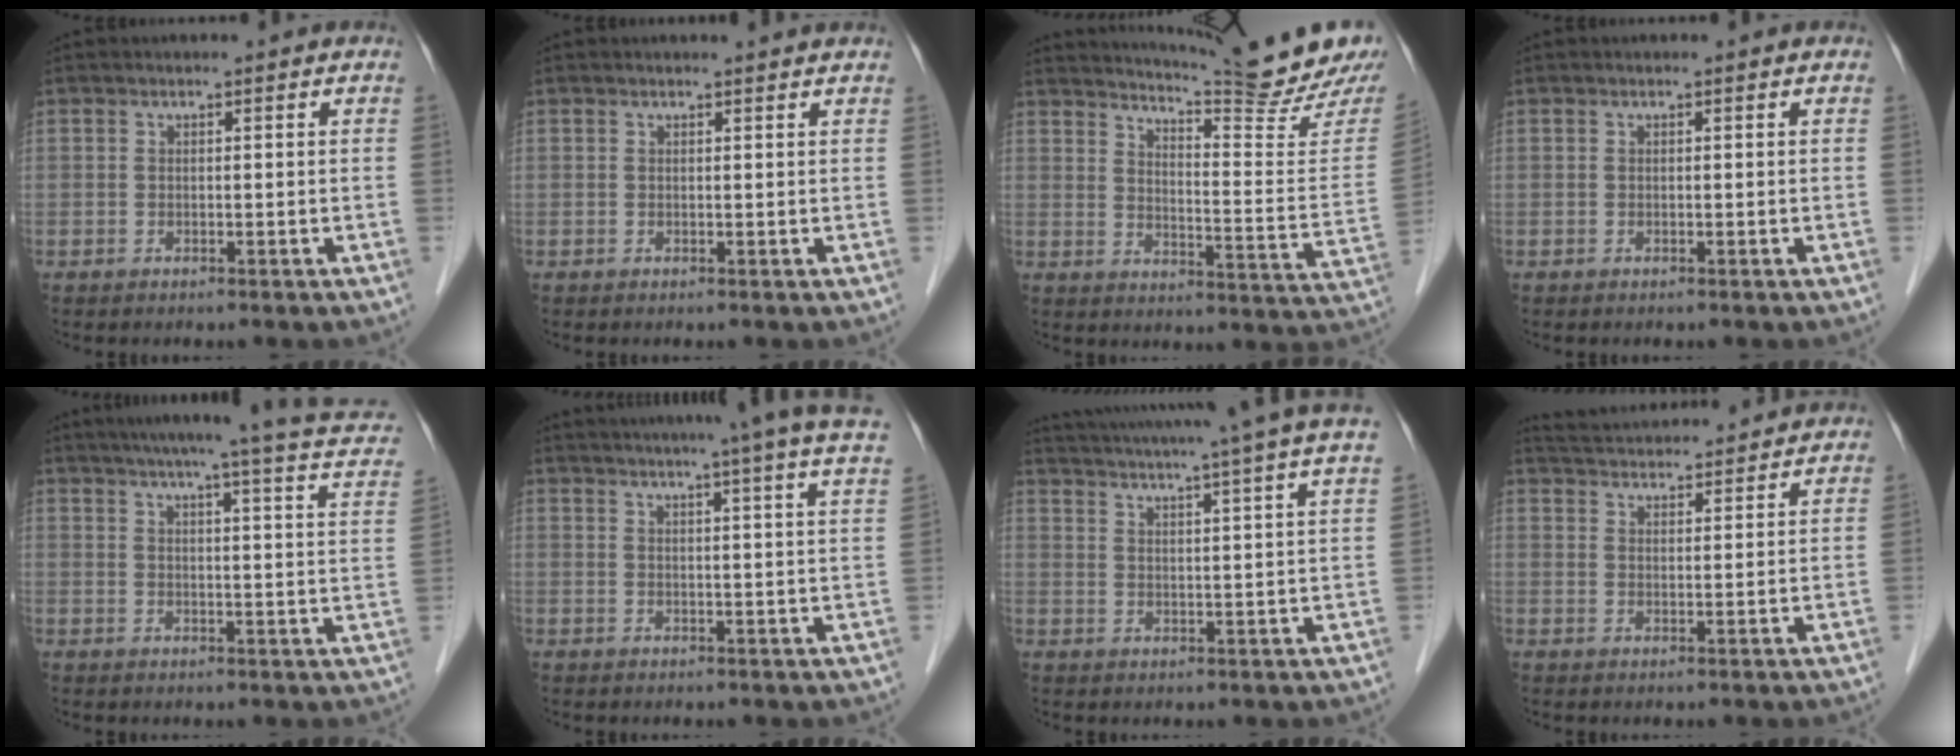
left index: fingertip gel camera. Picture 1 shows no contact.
{"total": 1.6, "force": [1.5, -0.1, 0.2], "torque": [-0.011, 0.001, 0.015]}
{"total": 18.3, "force": [17.1, -1.5, 6.5], "torque": [-0.107, -0.105, 0.214]}
{"total": 0.0}
{"total": 20.5, "force": [16.8, 1.5, 11.7], "torque": [-0.162, 0.000, 0.191]}
{"total": 23.0, "force": [19.9, -1.1, 11.4], "torque": [-0.181, -0.021, 0.242]}
{"total": 23.5, "force": [20.7, -1.6, 10.9], "torque": [-0.187, -0.021, 0.268]}
{"total": 14.4, "force": [13.7, 1.6, 4.1], "torque": [-0.077, 0.037, 0.199]}